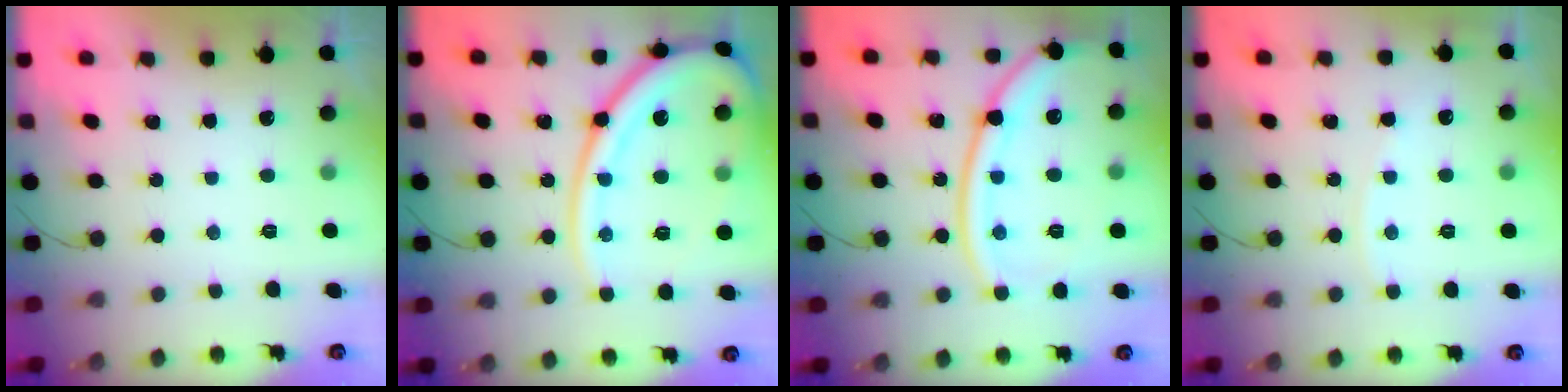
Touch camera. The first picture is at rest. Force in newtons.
{"total": 20.1, "press": 20.0, "slide": 2.2}
{"total": 15.3, "press": 15.3, "slide": 0.8}
{"total": 3.5, "press": 3.5, "slide": 0.6}